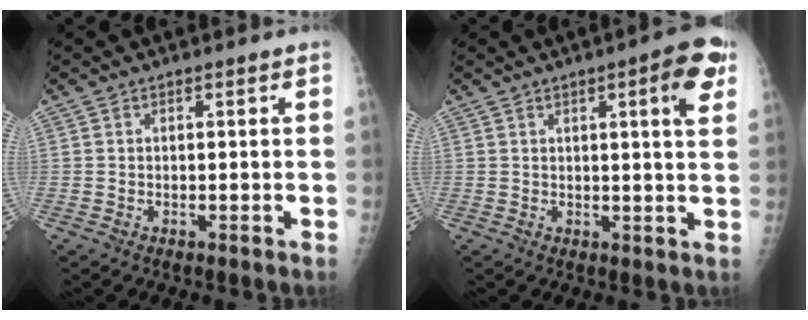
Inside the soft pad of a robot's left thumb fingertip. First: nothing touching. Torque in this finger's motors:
{"motor_torque": [-0.04, 0.41, 0.11, -0.05, 0.07]}